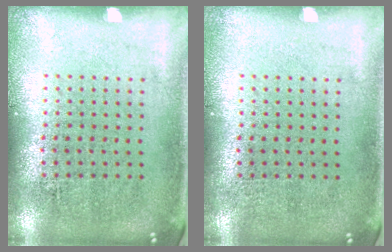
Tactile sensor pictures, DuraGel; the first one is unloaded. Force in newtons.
{"total": 0.0}